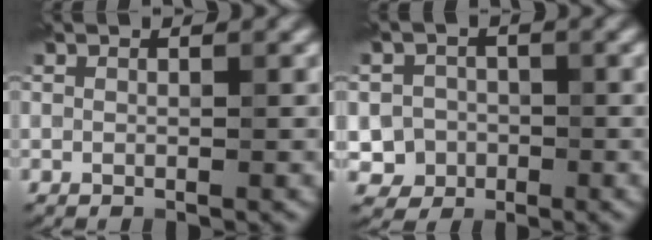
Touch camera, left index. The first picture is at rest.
{"total": 4.1, "force": [-1.4, 3.8, 0.5], "torque": [0.027, 0.001, -0.037]}